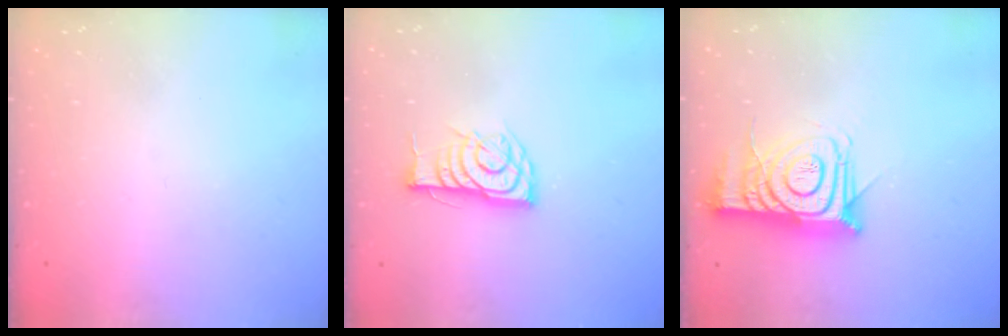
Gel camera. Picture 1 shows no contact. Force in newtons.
{"total": 11.8, "press": 11.8, "slide": 0.9}
{"total": 13.9, "press": 13.9, "slide": 1.2}